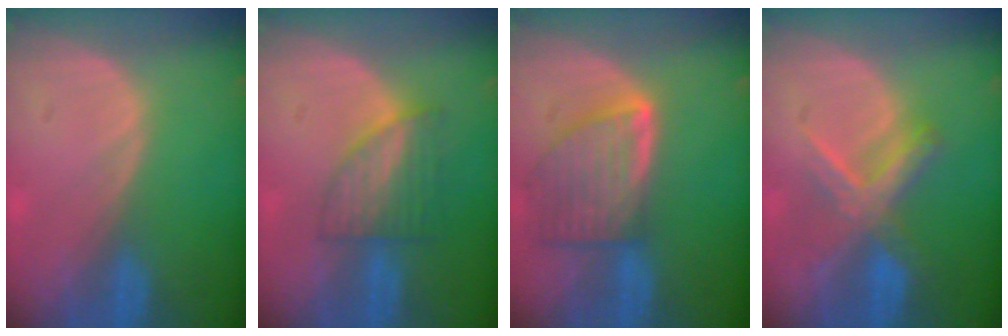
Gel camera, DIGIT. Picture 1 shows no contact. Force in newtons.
{"total": 6.0, "press": 5.6, "slide": 2.2}
{"total": 8.0, "press": 7.2, "slide": 3.5}
{"total": 6.4, "press": 6.2, "slide": 1.6}